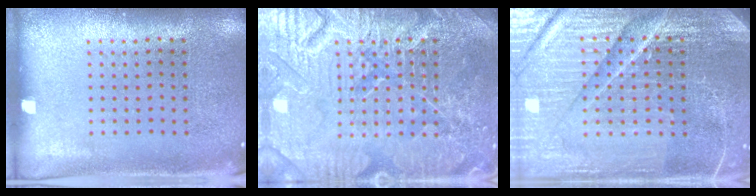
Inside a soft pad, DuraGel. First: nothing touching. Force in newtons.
{"total": 7.9, "press": 7.8, "slide": 1.0}
{"total": 5.8, "press": 5.3, "slide": 2.4}